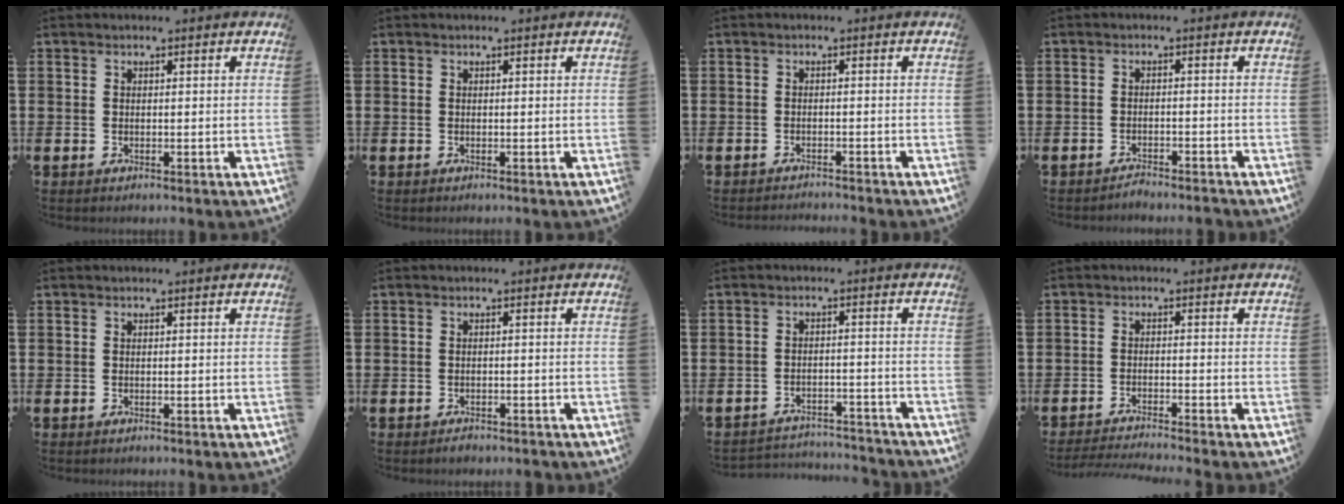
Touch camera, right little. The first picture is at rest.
{"total": 0.0}
{"total": 1.0, "force": [-1.0, -0.2, -0.1], "torque": [0.001, 0.001, -0.021]}
{"total": 1.5, "force": [-1.5, -0.1, 0.1], "torque": [-0.005, 0.003, -0.030]}
{"total": 0.0}
{"total": 0.7, "force": [-0.7, 0.2, 0.1], "torque": [0.006, -0.005, -0.017]}
{"total": 3.0, "force": [-3.0, 0.2, -0.1], "torque": [-0.006, 0.003, -0.065]}
{"total": 1.9, "force": [-1.8, -0.2, 0.5], "torque": [-0.007, 0.001, -0.037]}